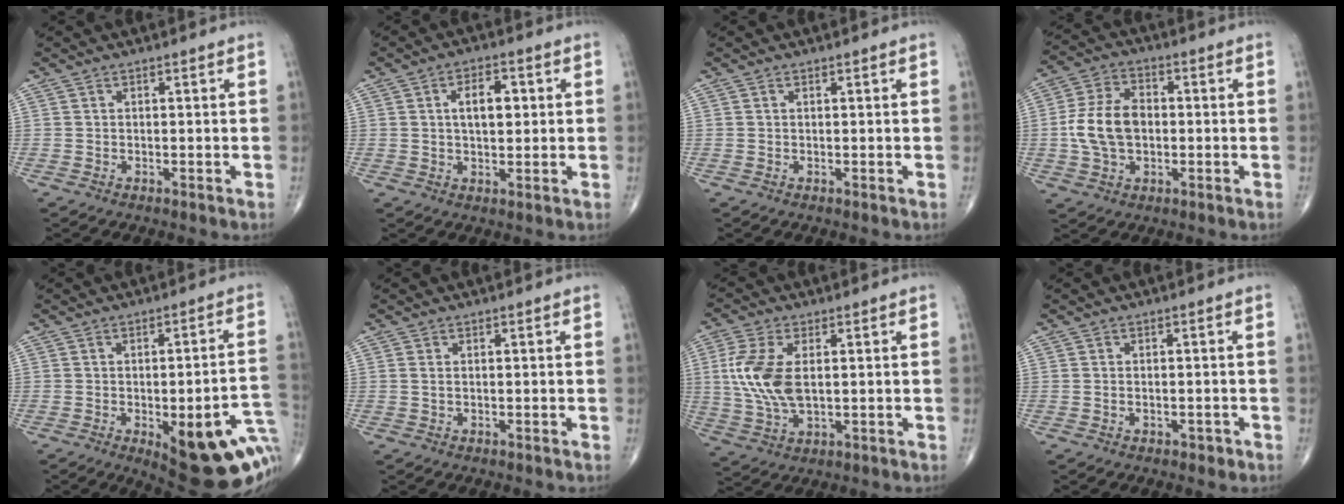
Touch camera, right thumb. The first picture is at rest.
{"total": 6.3, "force": [1.1, 3.5, 5.2], "torque": [-0.067, 0.006, 0.017]}
{"total": 0.0}
{"total": 10.9, "force": [-0.6, 7.3, 8.1], "torque": [-0.147, 0.019, -0.015]}
{"total": 22.2, "force": [-7.3, 8.0, 19.4], "torque": [-0.175, 0.018, -0.070]}
{"total": 0.6, "force": [0.1, 0.3, 0.5], "torque": [-0.013, 0.000, 0.004]}
{"total": 10.6, "force": [1.3, 5.6, 9.0], "torque": [-0.202, -0.005, 0.029]}
{"total": 1.7, "force": [-0.7, 1.1, 1.0], "torque": [-0.018, 0.012, -0.004]}